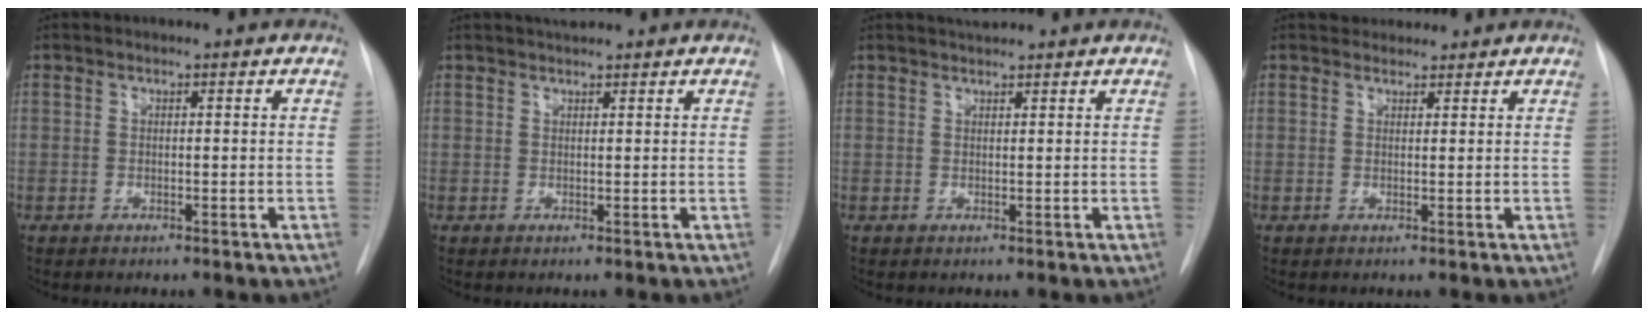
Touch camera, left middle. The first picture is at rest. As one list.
[{"total": 2.3, "force": [2.1, 0.4, 0.9], "torque": [-0.014, 0.016, 0.034]}, {"total": 2.1, "force": [2.0, 0.2, 0.6], "torque": [-0.011, 0.013, 0.034]}, {"total": 3.1, "force": [2.8, 1.1, 0.3], "torque": [0.003, 0.017, 0.043]}]